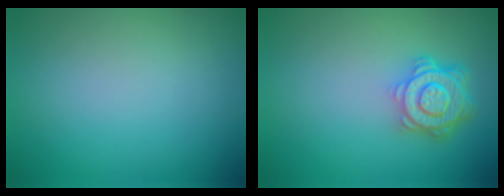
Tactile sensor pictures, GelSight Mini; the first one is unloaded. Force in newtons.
{"total": 4.7, "press": 3.6, "slide": 3.1}